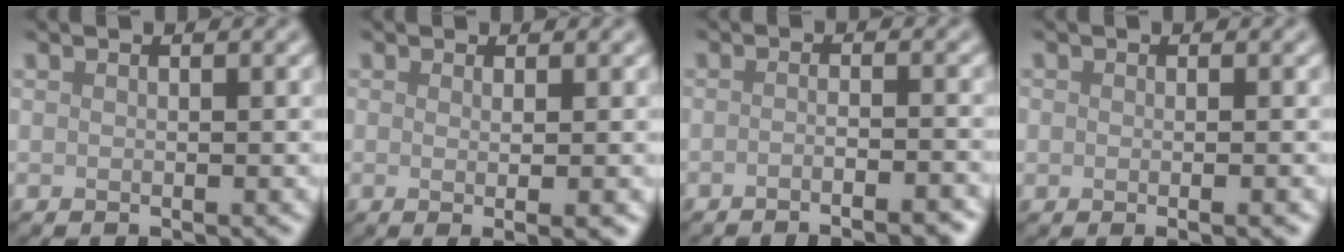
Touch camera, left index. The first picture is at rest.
{"total": 2.7, "force": [-0.1, 0.6, 2.6], "torque": [-0.029, 0.000, -0.004]}
{"total": 4.1, "force": [-2.6, 1.1, 2.9], "torque": [-0.028, 0.007, -0.039]}
{"total": 1.9, "force": [-0.4, 0.6, 1.8], "torque": [-0.016, -0.005, 0.000]}